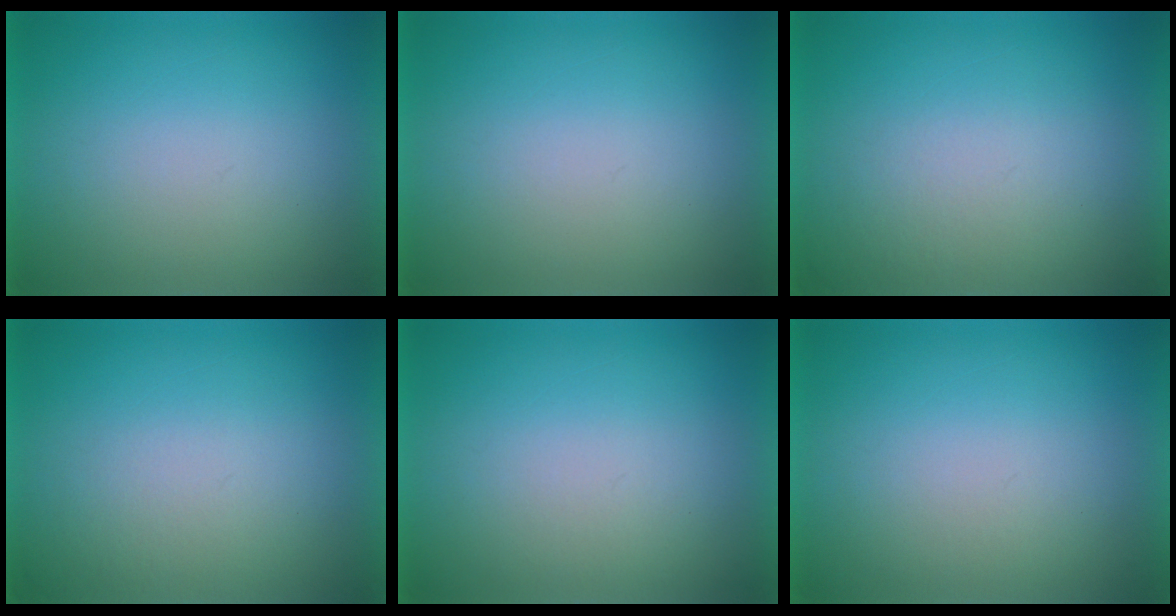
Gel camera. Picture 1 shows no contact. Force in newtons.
{"total": 0.0}
{"total": 2.2}
{"total": 2.2}
{"total": 1.2}
{"total": 1.2}